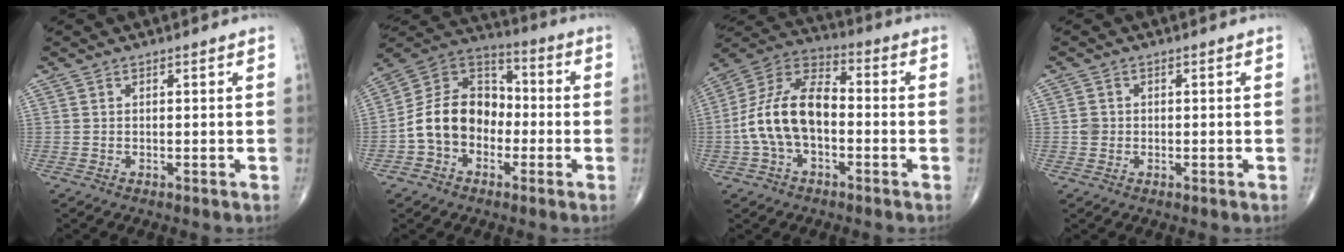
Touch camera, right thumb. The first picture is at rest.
{"total": 14.3, "force": [-2.8, 10.9, 8.8], "torque": [-0.126, 0.049, -0.063]}
{"total": 14.6, "force": [-2.2, 8.6, 11.6], "torque": [-0.223, 0.044, -0.047]}
{"total": 1.7, "force": [-0.1, 1.6, 0.6], "torque": [-0.005, 0.004, -0.002]}